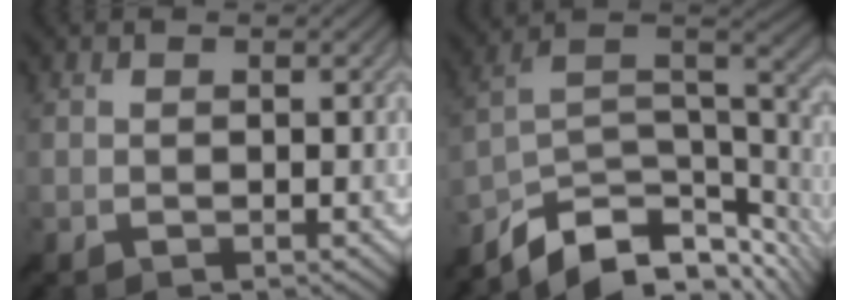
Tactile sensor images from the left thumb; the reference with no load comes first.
{"total": 12.0, "force": [-8.3, 5.1, 7.0], "torque": [-0.146, -0.002, -0.137]}